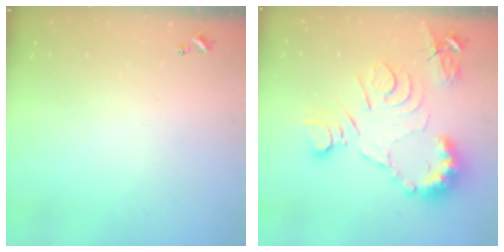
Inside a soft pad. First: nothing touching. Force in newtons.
{"total": 14.5, "press": 14.5, "slide": 0.9}